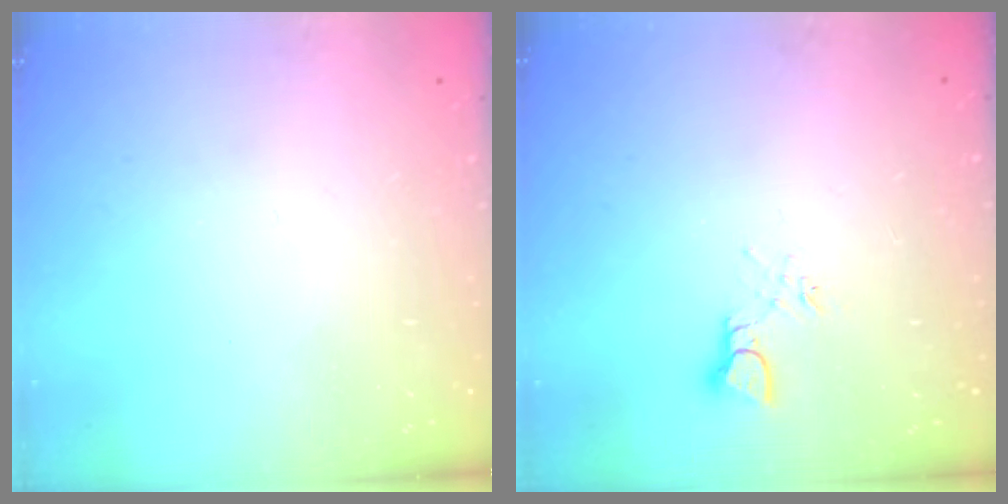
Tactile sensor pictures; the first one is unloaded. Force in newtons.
{"total": 2.6, "press": 2.6, "slide": 0.2}